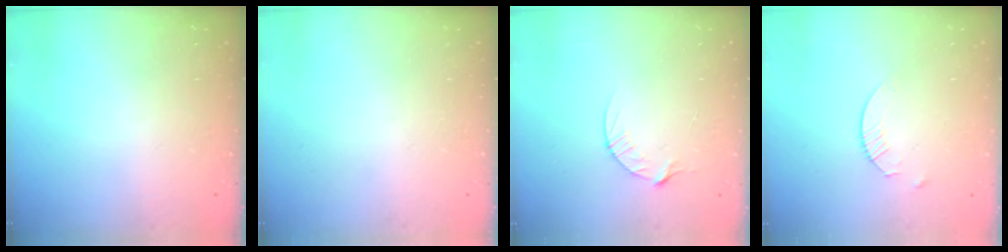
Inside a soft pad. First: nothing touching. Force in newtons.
{"total": 0.0}
{"total": 4.4, "press": 4.4, "slide": 0.6}
{"total": 2.4, "press": 2.4, "slide": 0.3}